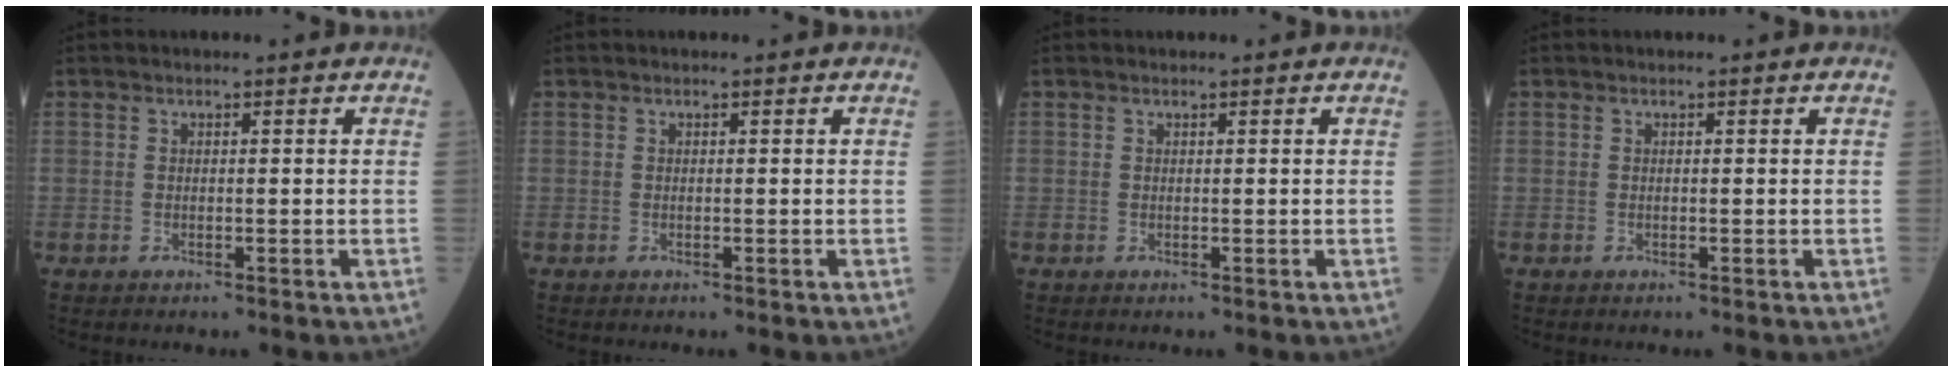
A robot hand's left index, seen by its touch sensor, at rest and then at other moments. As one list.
[{"total": 0.0}, {"total": 0.0}, {"total": 0.0}]